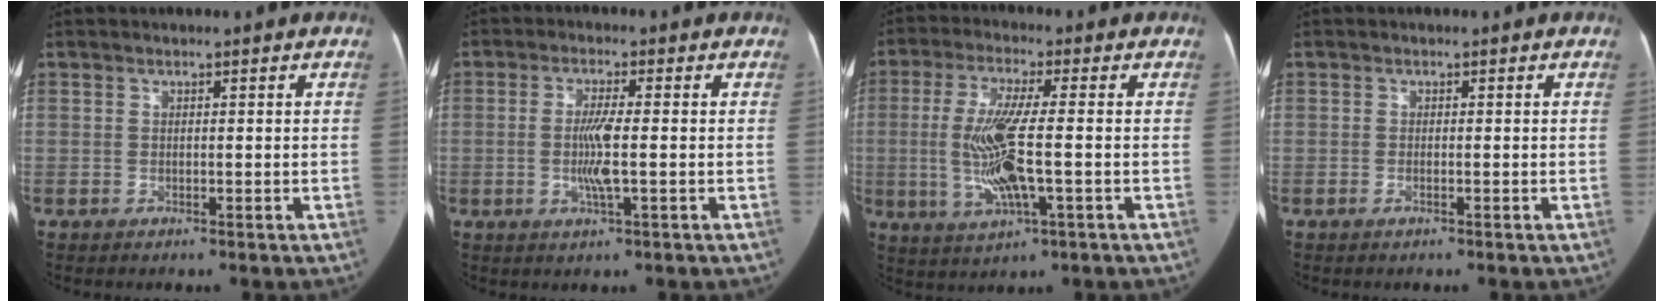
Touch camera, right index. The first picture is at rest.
{"total": 5.3, "force": [-0.8, 0.4, 5.3], "torque": [-0.107, -0.006, -0.015]}
{"total": 10.8, "force": [-1.5, 1.6, 10.6], "torque": [-0.223, -0.008, -0.029]}
{"total": 0.9, "force": [-0.5, 0.4, 0.7], "torque": [-0.013, 0.000, -0.007]}